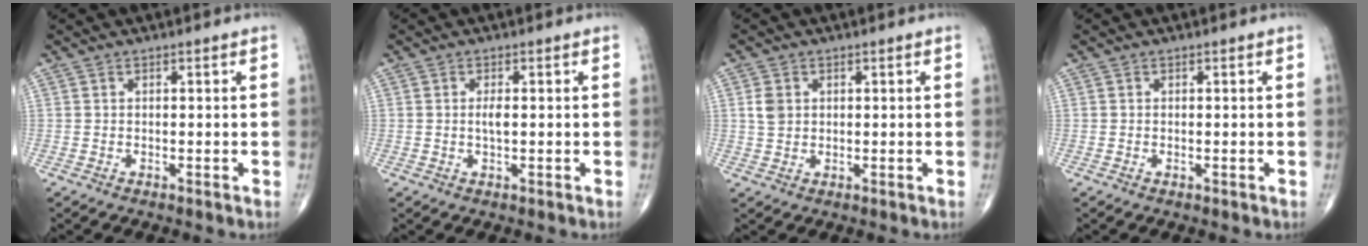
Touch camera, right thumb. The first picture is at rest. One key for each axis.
{"total": 1.8, "fx": 0.0, "fy": 0.6, "fz": 1.7, "tx": -0.033, "ty": -0.001, "tz": 0.000}
{"total": 3.1, "fx": 0.7, "fy": 2.5, "fz": 1.7, "tx": -0.025, "ty": 0.001, "tz": 0.016}
{"total": 0.0}